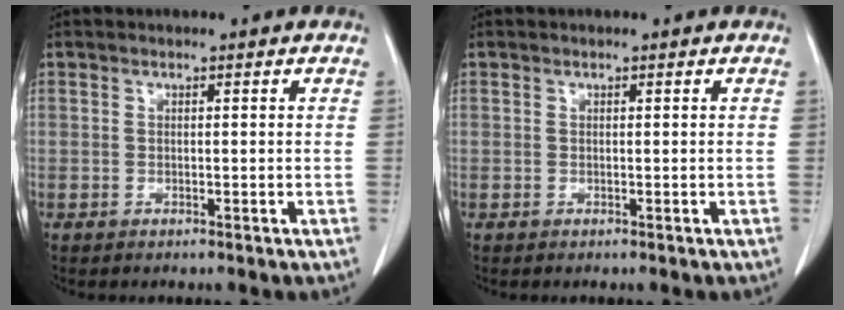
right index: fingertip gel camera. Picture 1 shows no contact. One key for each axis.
{"total": 0.0}